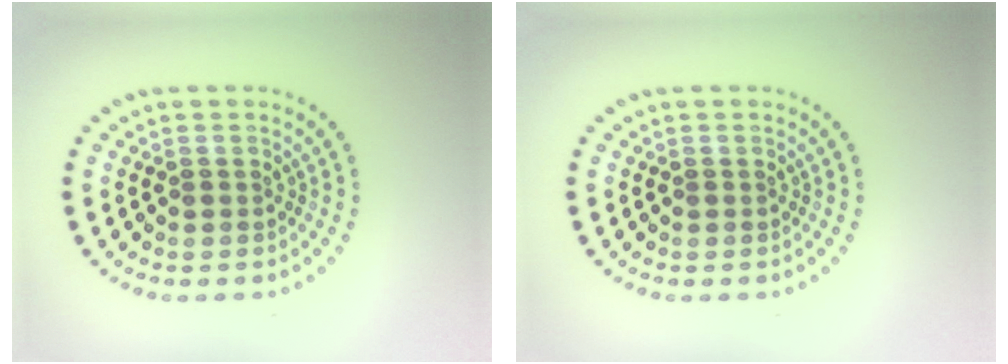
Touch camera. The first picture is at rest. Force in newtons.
{"total": 0.0}